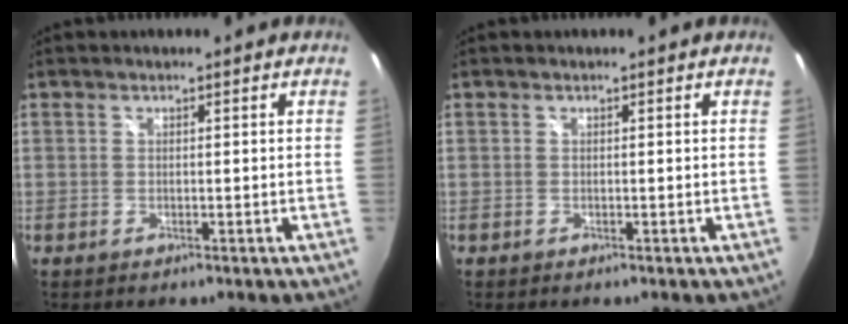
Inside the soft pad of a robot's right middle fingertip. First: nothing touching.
{"total": 0.0}